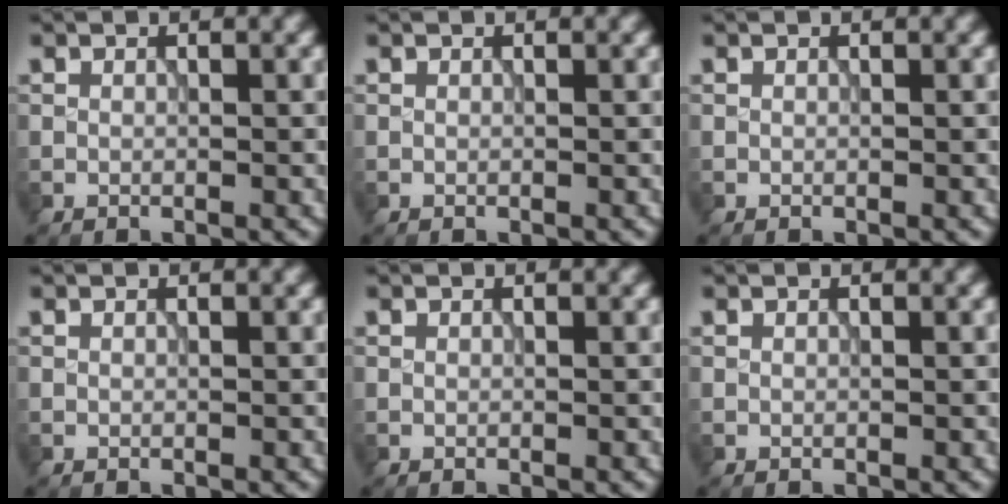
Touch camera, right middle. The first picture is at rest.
{"total": 0.0}
{"total": 0.0}
{"total": 0.0}
{"total": 0.0}
{"total": 0.0}